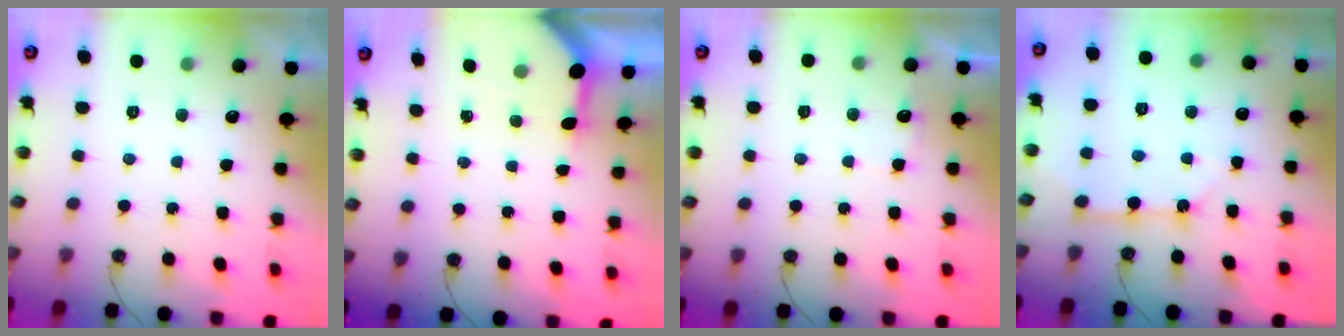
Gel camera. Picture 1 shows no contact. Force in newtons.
{"total": 3.4, "press": 3.4, "slide": 0.3}
{"total": 3.1, "press": 3.1, "slide": 0.4}
{"total": 4.4, "press": 4.4, "slide": 0.5}